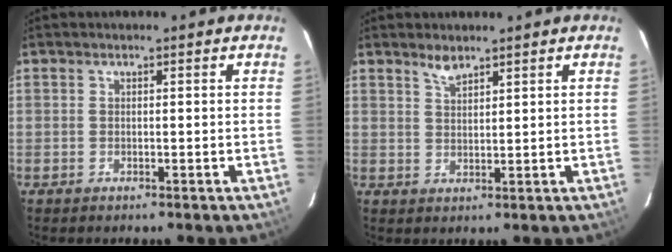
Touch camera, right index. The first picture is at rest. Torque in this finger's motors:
{"motor_torque": [0.05, 0.02, 0.01, 0.01]}